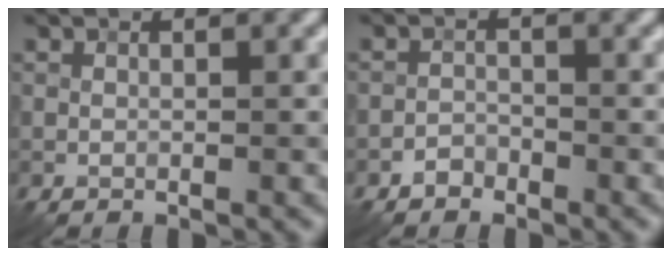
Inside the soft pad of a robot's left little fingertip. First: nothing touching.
{"total": 1.3, "force": [-1.1, 0.7, 0.1], "torque": [0.003, 0.006, -0.021]}